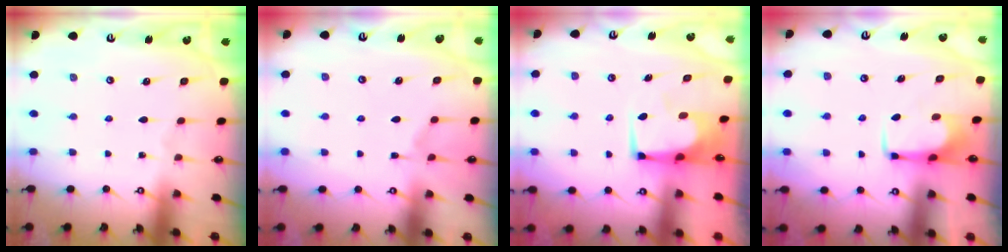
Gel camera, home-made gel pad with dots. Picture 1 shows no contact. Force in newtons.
{"total": 2.4, "press": 2.2, "slide": 1.1}
{"total": 1.2, "press": 1.2, "slide": 0.2}
{"total": 1.7, "press": 1.7, "slide": 0.4}